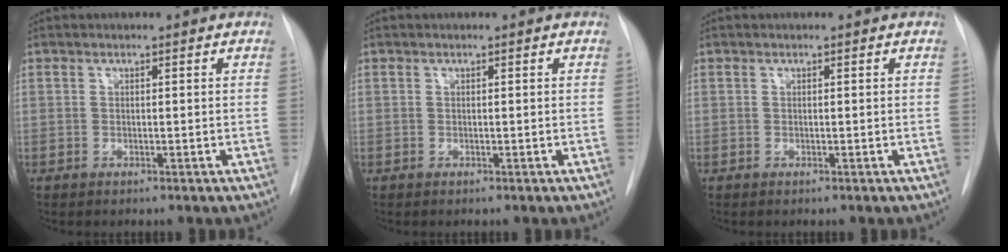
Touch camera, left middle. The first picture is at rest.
{"total": 0.0}
{"total": 0.0}